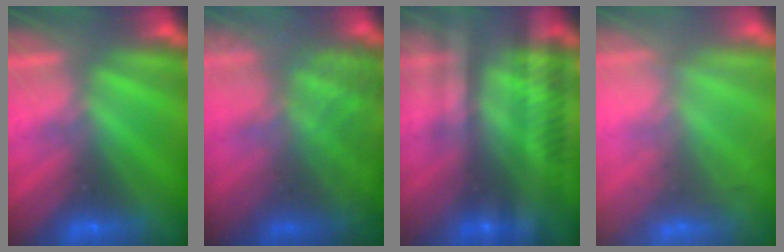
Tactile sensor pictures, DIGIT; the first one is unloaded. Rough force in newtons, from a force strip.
{"total": 9.1}
{"total": 2.3}
{"total": 7.5}